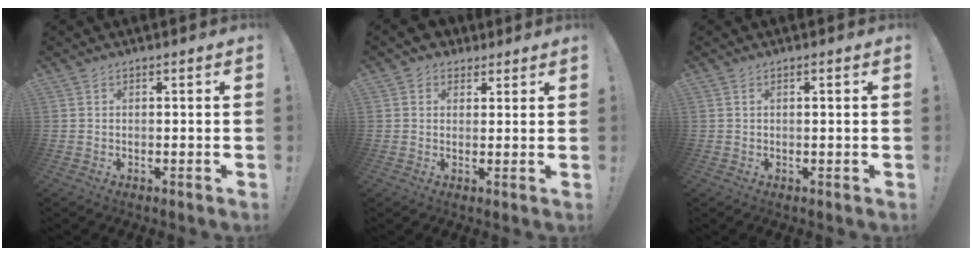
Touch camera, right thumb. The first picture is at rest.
{"total": 3.6, "force": [1.5, 3.2, 0.5], "torque": [-0.013, -0.001, 0.030]}
{"total": 0.9, "force": [0.2, 0.0, 0.9], "torque": [-0.012, -0.001, 0.000]}